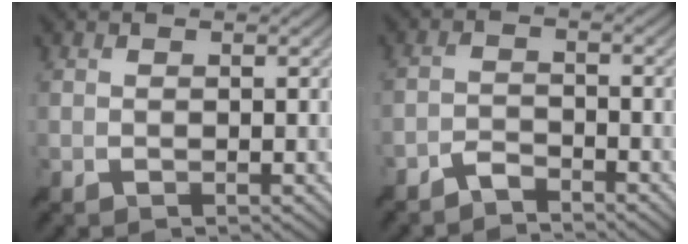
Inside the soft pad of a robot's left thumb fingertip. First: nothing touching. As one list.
[{"total": 2.7, "force": [-2.5, 0.7, 0.5], "torque": [-0.007, 0.001, -0.057]}]